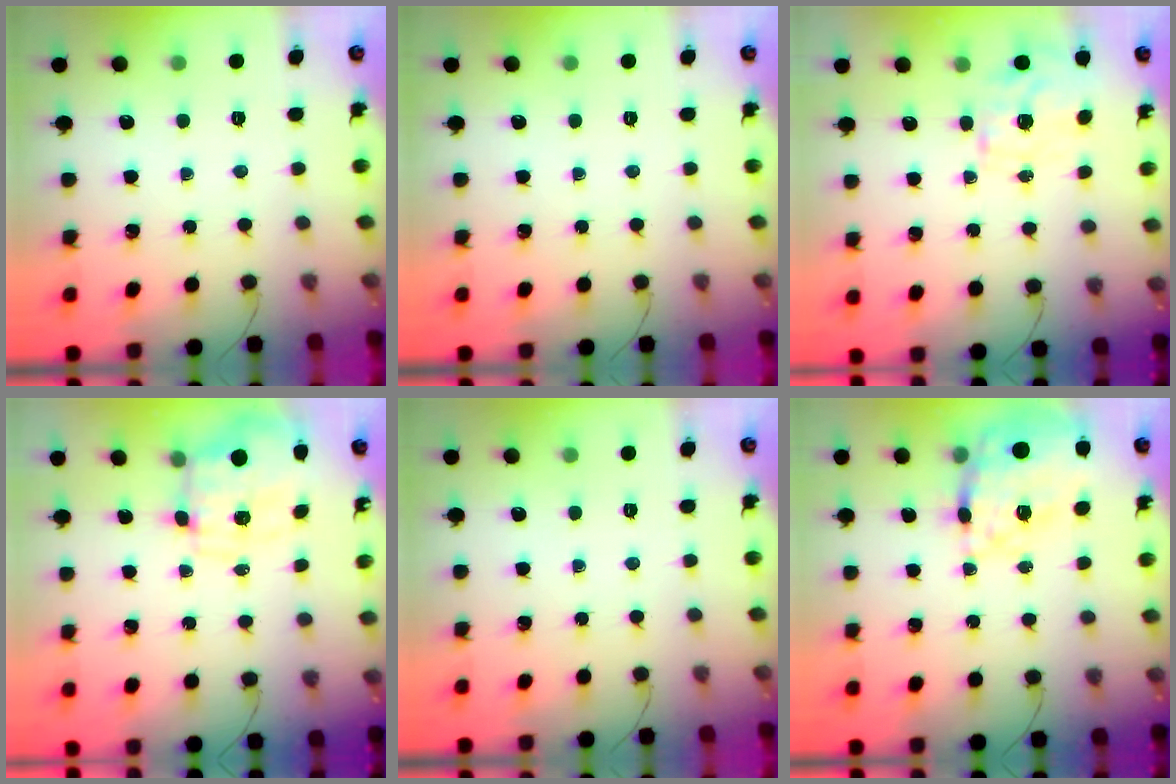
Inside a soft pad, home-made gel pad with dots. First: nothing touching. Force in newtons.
{"total": 0.0}
{"total": 0.9, "press": 0.7, "slide": 0.6}
{"total": 3.9, "press": 3.6, "slide": 1.6}
{"total": 0.0}
{"total": 23.1, "press": 22.6, "slide": 4.7}